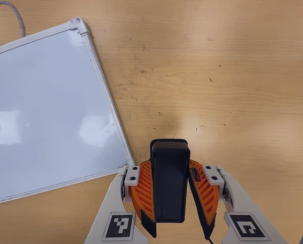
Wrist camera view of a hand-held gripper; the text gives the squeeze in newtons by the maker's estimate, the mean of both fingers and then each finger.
{"total": 5.7, "left": 4.7, "right": 6.8}